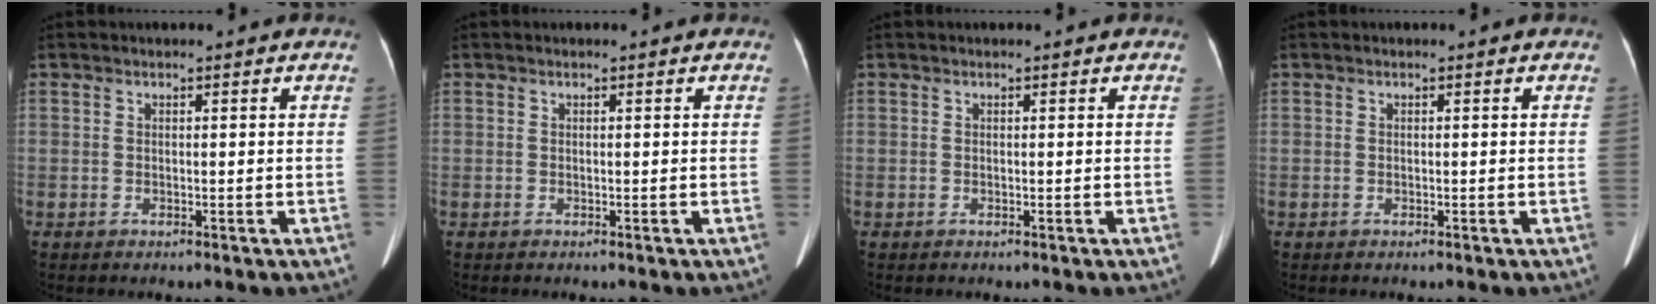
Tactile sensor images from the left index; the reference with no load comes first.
{"total": 0.0}
{"total": 0.0}
{"total": 0.0}